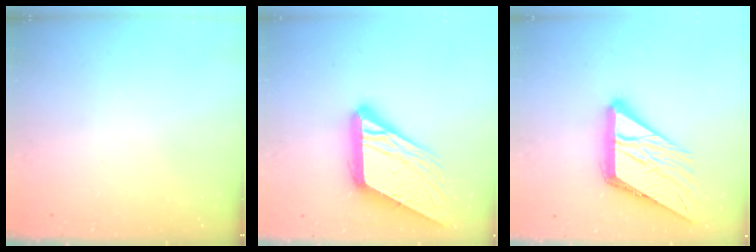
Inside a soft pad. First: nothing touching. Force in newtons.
{"total": 18.0, "press": 17.8, "slide": 2.4}
{"total": 20.0, "press": 19.8, "slide": 2.2}